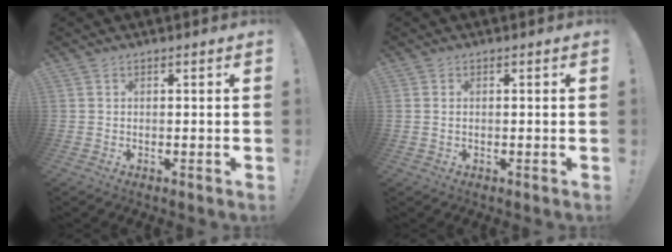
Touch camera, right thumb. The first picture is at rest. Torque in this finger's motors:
{"motor_torque": [2.04, 2.97, 1.52, 0.07, 0.76]}